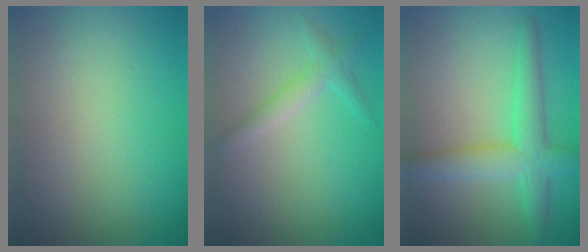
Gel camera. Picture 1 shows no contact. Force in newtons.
{"total": 1.7, "press": 1.7, "slide": 0.1}
{"total": 4.8, "press": 4.8, "slide": 0.1}